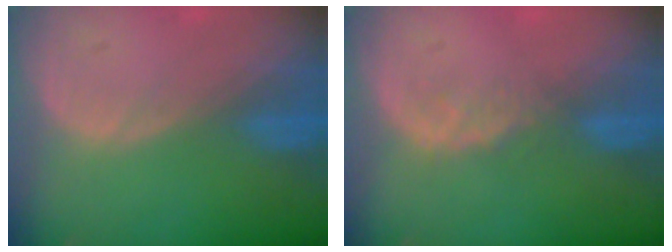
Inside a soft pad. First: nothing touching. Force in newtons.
{"total": 1.9, "press": 1.9, "slide": 0.3}